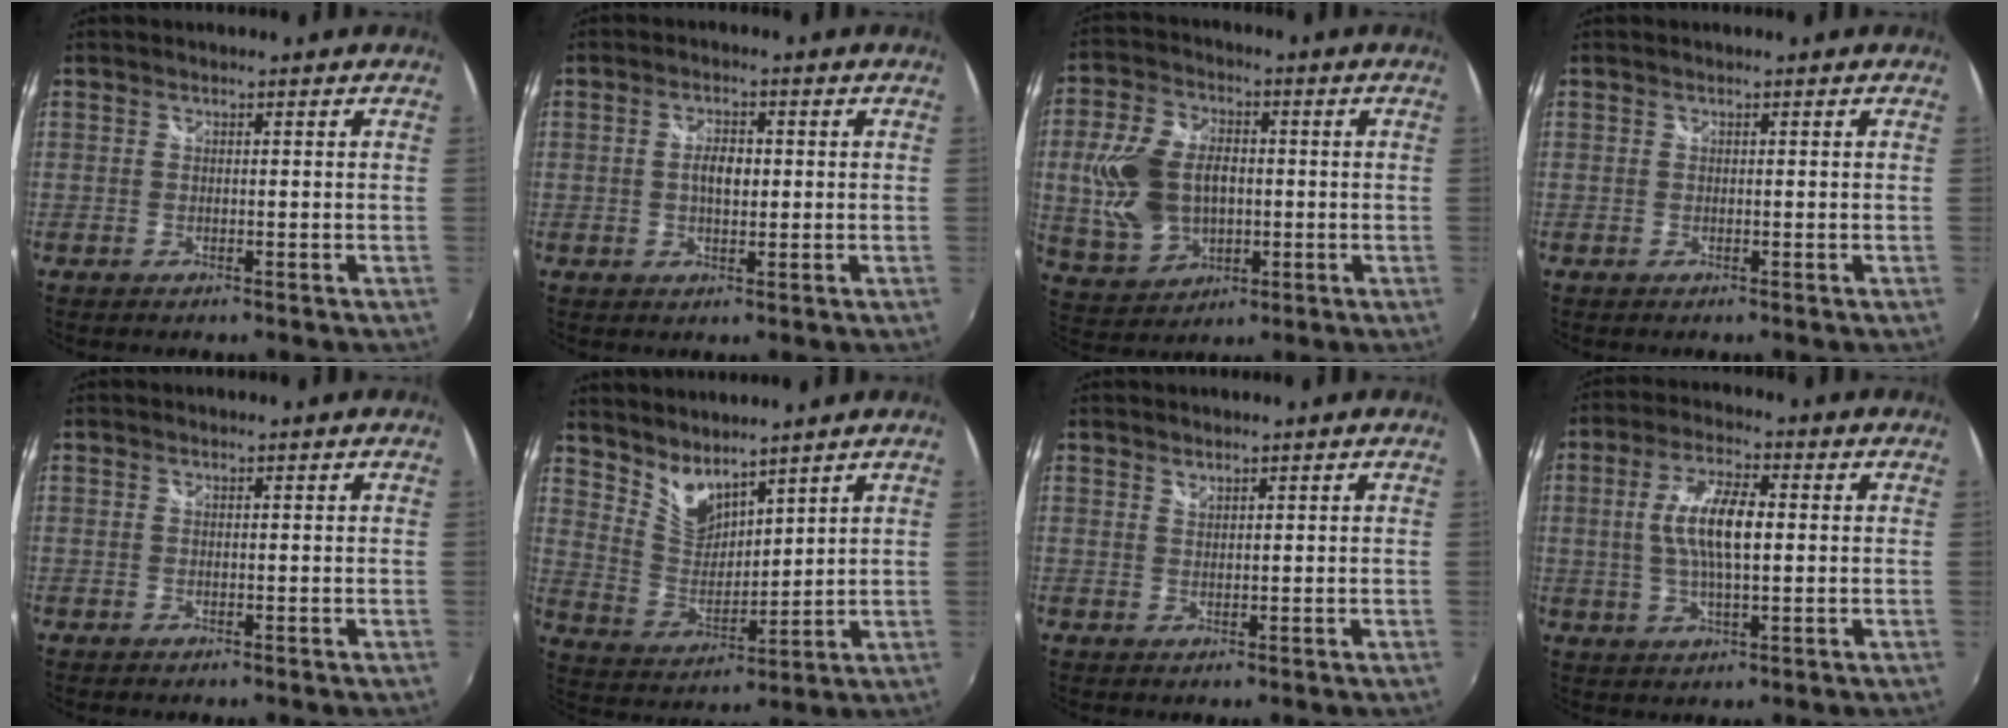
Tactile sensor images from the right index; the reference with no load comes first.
{"total": 3.7, "force": [0.2, 2.0, 3.2], "torque": [-0.056, 0.005, 0.001]}
{"total": 15.1, "force": [-0.2, 10.7, 10.8], "torque": [-0.240, 0.011, 0.012]}
{"total": 0.0}
{"total": 0.0}
{"total": 8.5, "force": [7.1, 2.9, 3.5], "torque": [-0.063, -0.007, 0.146]}
{"total": 1.0, "force": [0.9, 0.3, 0.2], "torque": [-0.002, 0.001, 0.017]}
{"total": 9.2, "force": [0.6, 3.0, 8.7], "torque": [-0.170, 0.007, 0.012]}